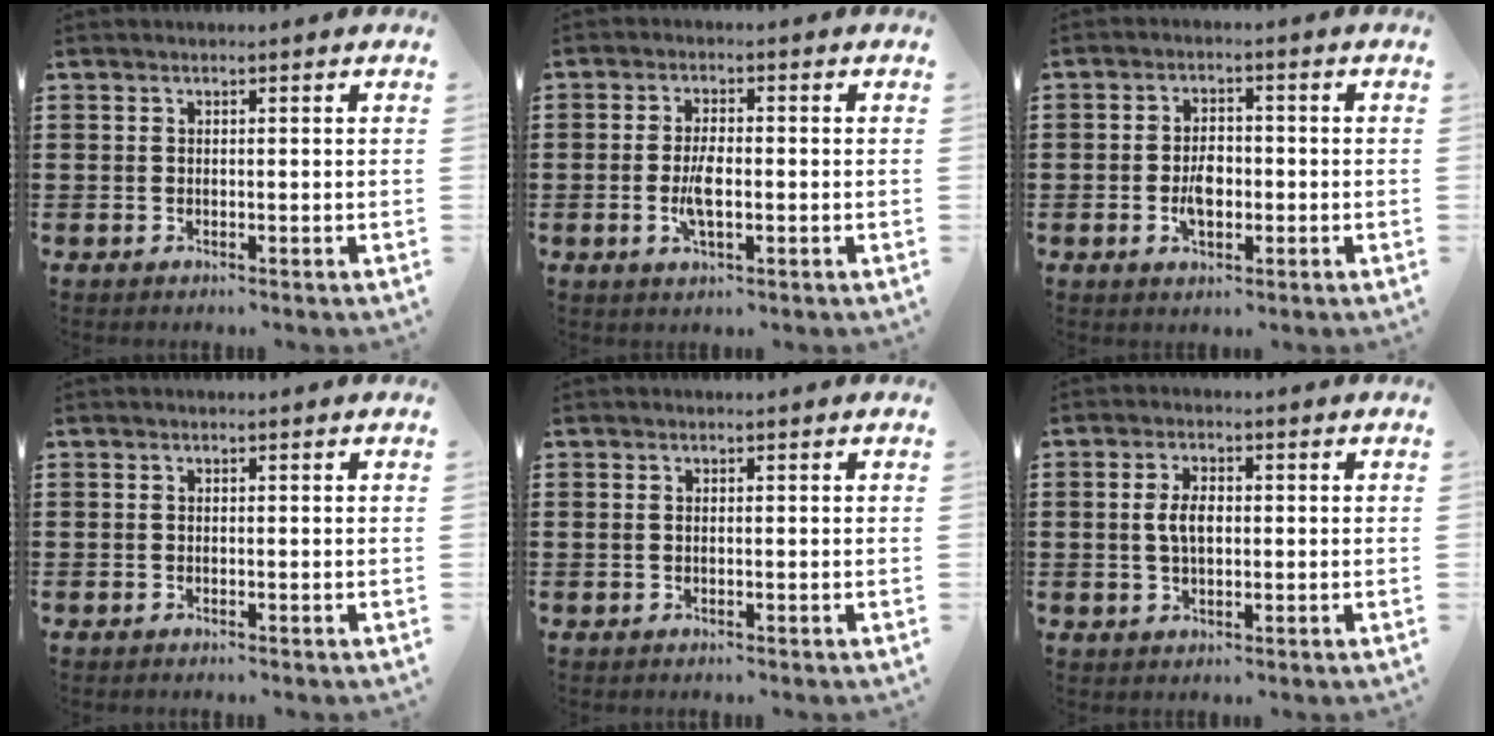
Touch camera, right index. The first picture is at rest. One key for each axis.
{"total": 4.4, "fx": -0.9, "fy": 1.7, "fz": 3.9, "tx": -0.090, "ty": -0.003, "tz": -0.021}
{"total": 4.1, "fx": -0.8, "fy": 2.5, "fz": 3.1, "tx": -0.057, "ty": 0.001, "tz": -0.018}
{"total": 0.0}
{"total": 0.0}
{"total": 4.0, "fx": 0.2, "fy": 2.1, "fz": 3.4, "tx": -0.075, "ty": 0.005, "tz": -0.001}